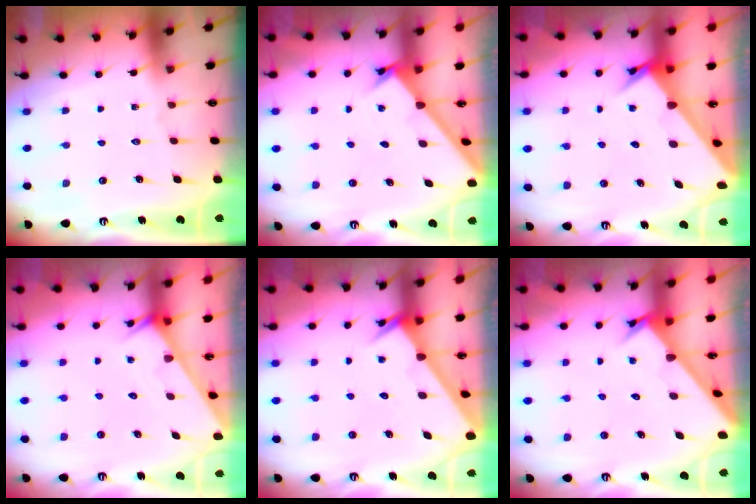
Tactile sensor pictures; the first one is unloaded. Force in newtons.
{"total": 1.8, "press": 1.8, "slide": 0.1}
{"total": 3.1, "press": 3.1, "slide": 0.3}
{"total": 2.0, "press": 2.0, "slide": 0.0}
{"total": 2.5, "press": 2.5, "slide": 0.1}
{"total": 2.6, "press": 2.6, "slide": 0.3}